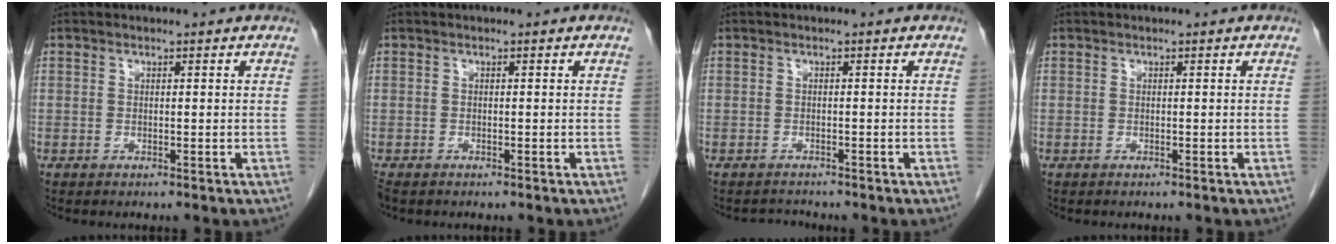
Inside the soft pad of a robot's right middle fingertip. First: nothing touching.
{"total": 1.6, "force": [-1.3, 0.8, 0.7], "torque": [-0.019, -0.005, -0.021]}
{"total": 1.1, "force": [-1.1, 0.1, -0.3], "torque": [0.005, -0.006, -0.015]}
{"total": 0.0}